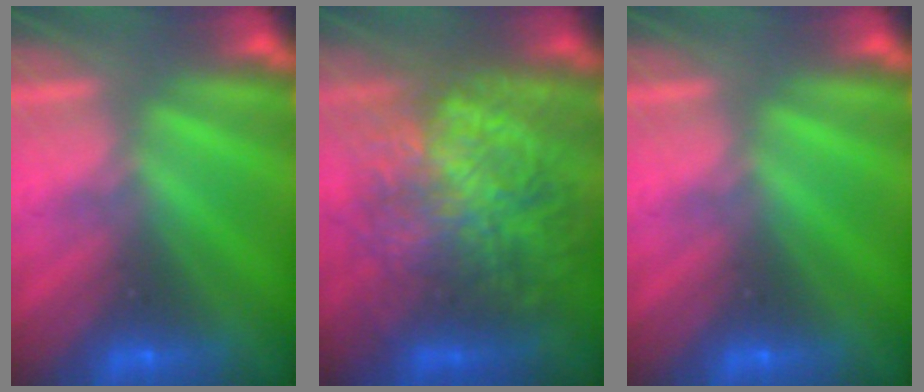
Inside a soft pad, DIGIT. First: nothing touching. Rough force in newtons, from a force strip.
{"total": 9.5}
{"total": 0.0}